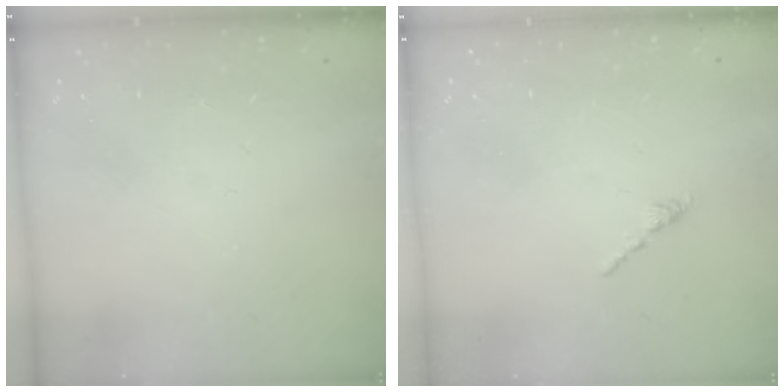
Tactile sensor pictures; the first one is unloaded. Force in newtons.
{"total": 0.6, "press": 0.5, "slide": 0.3}